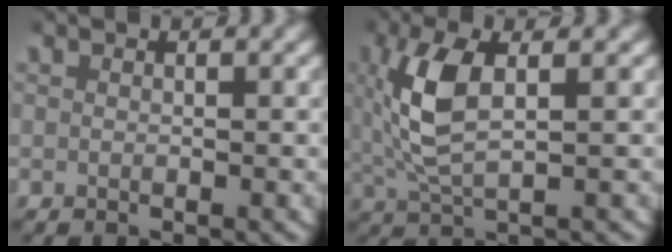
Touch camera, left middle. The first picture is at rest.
{"total": 5.5, "force": [1.0, 2.2, 5.0], "torque": [-0.119, 0.001, 0.020]}